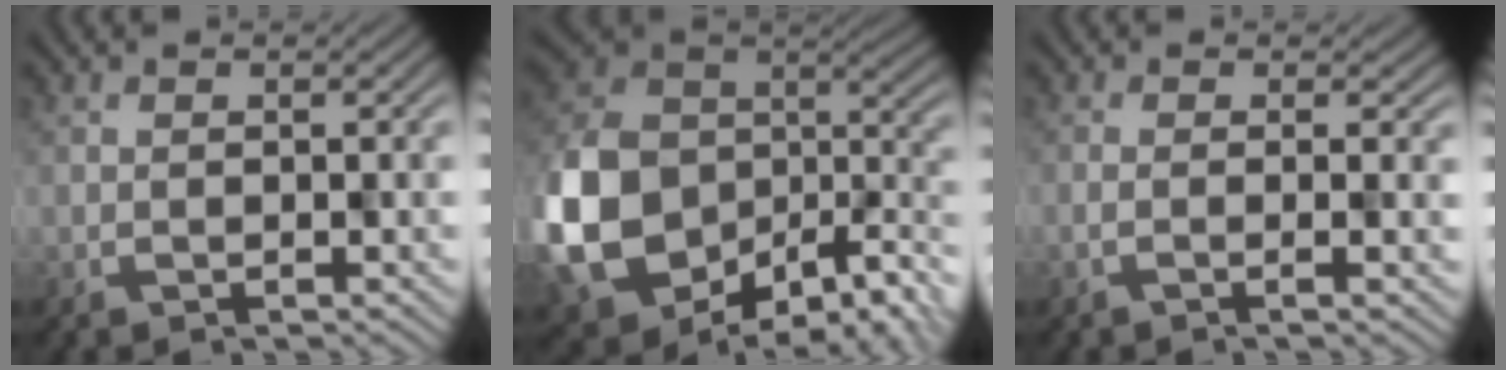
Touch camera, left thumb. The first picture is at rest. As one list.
[{"total": 17.2, "force": [-3.6, 13.4, 10.2], "torque": [-0.253, -0.032, -0.044]}, {"total": 1.4, "force": [0.0, 0.1, 1.4], "torque": [-0.014, 0.006, -0.016]}]